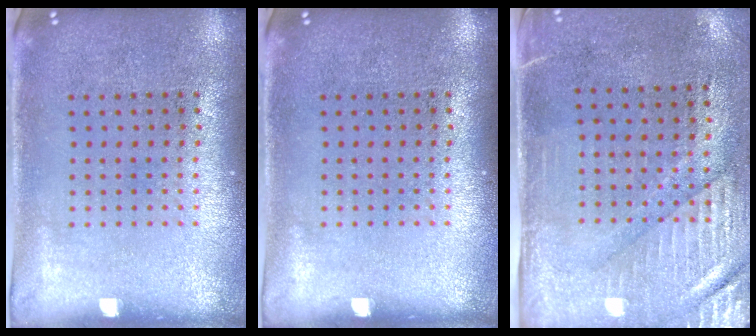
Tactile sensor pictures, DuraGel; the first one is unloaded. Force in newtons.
{"total": 0.0}
{"total": 3.0, "press": 2.5, "slide": 1.6}